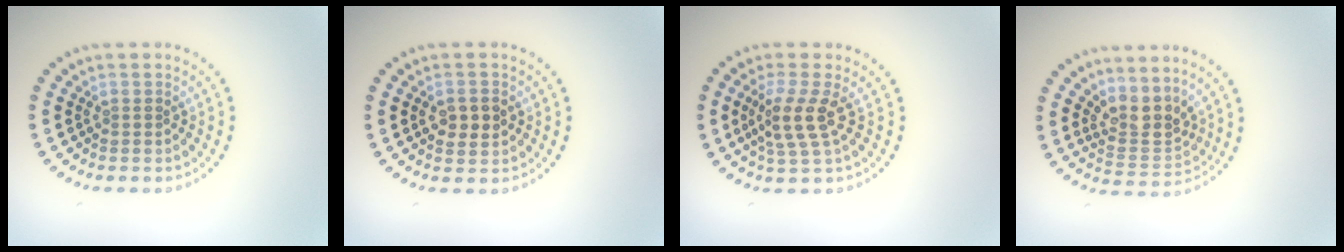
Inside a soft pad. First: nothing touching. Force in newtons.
{"total": 2.4, "press": 2.4, "slide": 0.2}
{"total": 3.2, "press": 2.7, "slide": 1.7}
{"total": 3.3, "press": 2.5, "slide": 2.1}